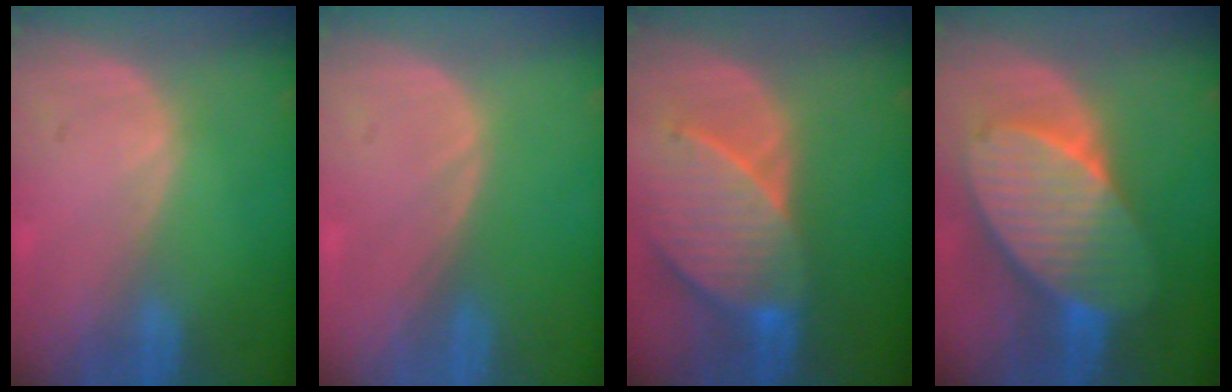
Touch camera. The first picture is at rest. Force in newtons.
{"total": 0.0}
{"total": 9.5, "press": 8.8, "slide": 3.8}
{"total": 10.7, "press": 10.7, "slide": 0.6}